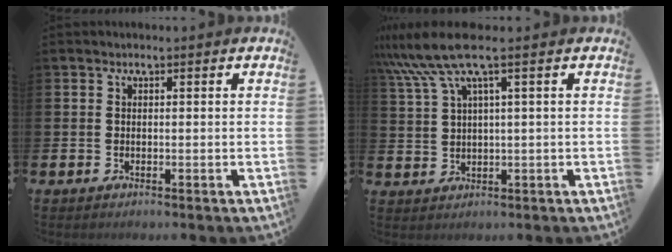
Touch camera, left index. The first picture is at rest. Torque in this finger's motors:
{"motor_torque": [0.38, -0.13, 1.05, 0.21]}